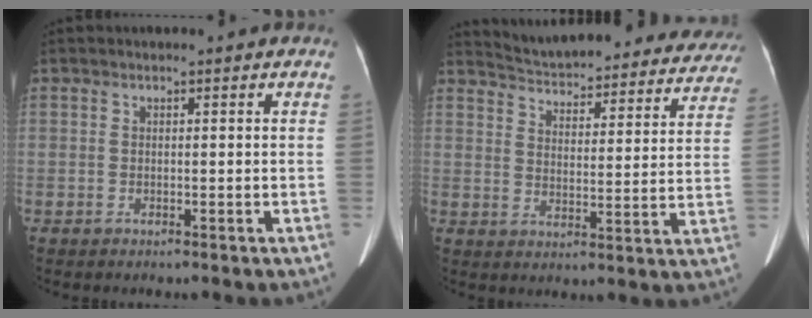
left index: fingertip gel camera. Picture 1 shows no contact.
{"total": 26.6, "force": [24.8, 5.6, 7.6], "torque": [-0.116, -0.045, 0.304]}